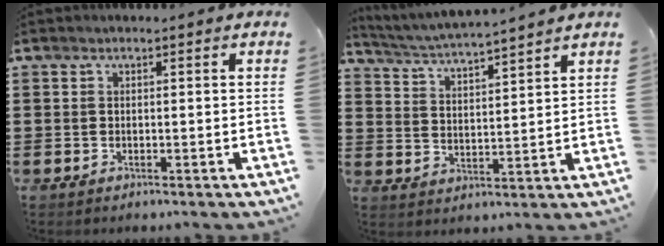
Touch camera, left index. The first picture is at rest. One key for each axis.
{"total": 4.0, "fx": 3.8, "fy": -0.6, "fz": 1.1, "tx": -0.038, "ty": -0.028, "tz": 0.061}